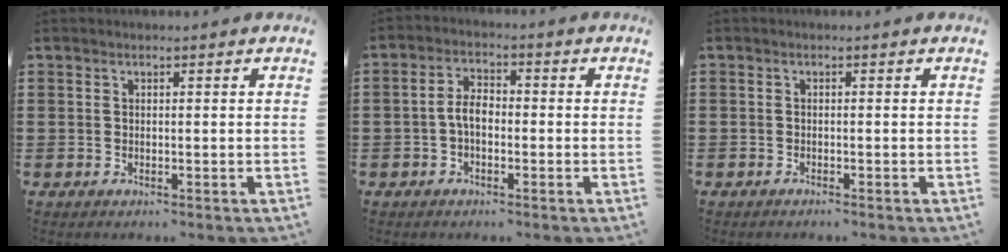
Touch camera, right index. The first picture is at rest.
{"total": 4.0, "force": [-0.9, 2.1, 3.3], "torque": [-0.074, 0.001, -0.022]}
{"total": 0.6, "force": [-0.6, -0.1, 0.1], "torque": [-0.003, -0.003, -0.012]}